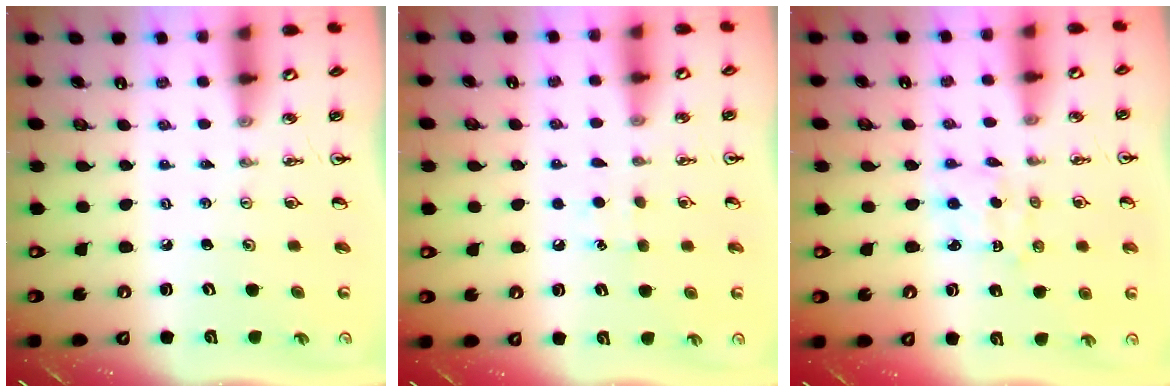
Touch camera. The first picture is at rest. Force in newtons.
{"total": 5.4, "press": 5.4, "slide": 0.7}
{"total": 2.0, "press": 1.9, "slide": 0.5}